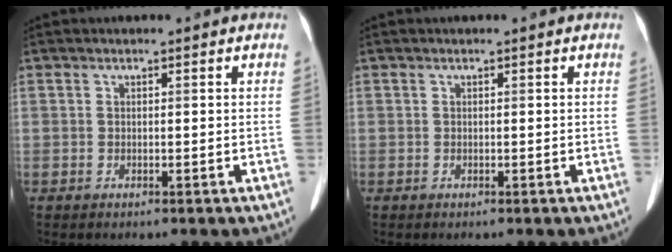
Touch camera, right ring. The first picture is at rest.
{"total": 0.0}